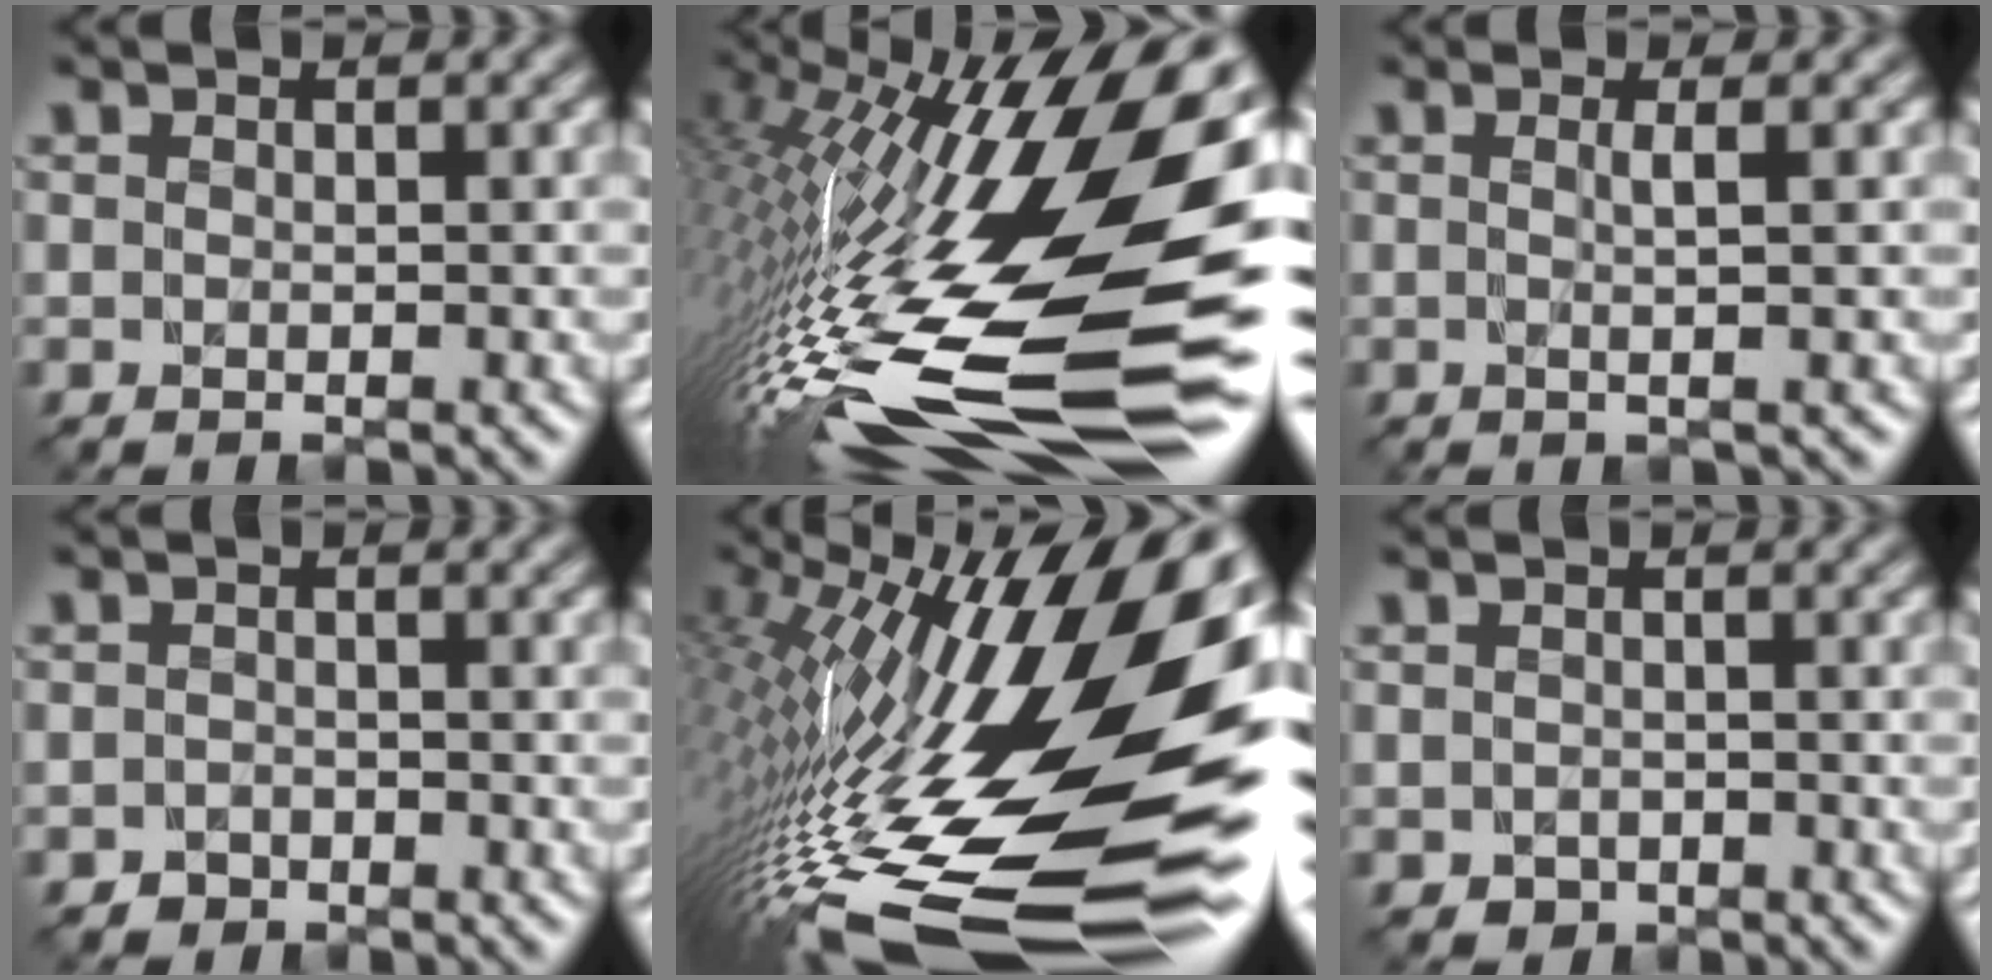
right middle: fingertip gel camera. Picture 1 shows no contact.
{"total": 20.1, "force": [-2.6, 6.6, 18.8], "torque": [-0.339, -0.010, -0.062]}
{"total": 1.7, "force": [0.2, 0.3, 1.7], "torque": [-0.031, 0.002, -0.010]}
{"total": 0.9, "force": [-0.6, 0.4, -0.6], "torque": [0.011, -0.001, -0.013]}
{"total": 19.8, "force": [-0.5, 6.7, 18.6], "torque": [-0.322, -0.014, -0.029]}
{"total": 0.7, "force": [-0.4, 0.6, -0.3], "torque": [0.003, -0.004, -0.006]}